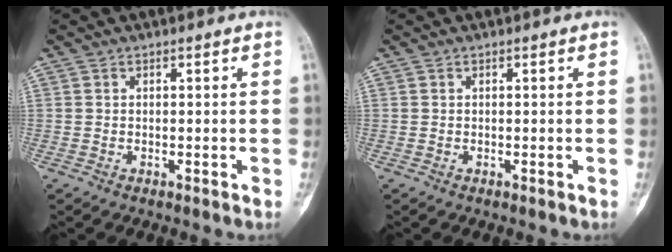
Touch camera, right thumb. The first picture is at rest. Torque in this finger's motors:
{"motor_torque": [0.07, 0.02, 0.11, 0.05, 0.02]}